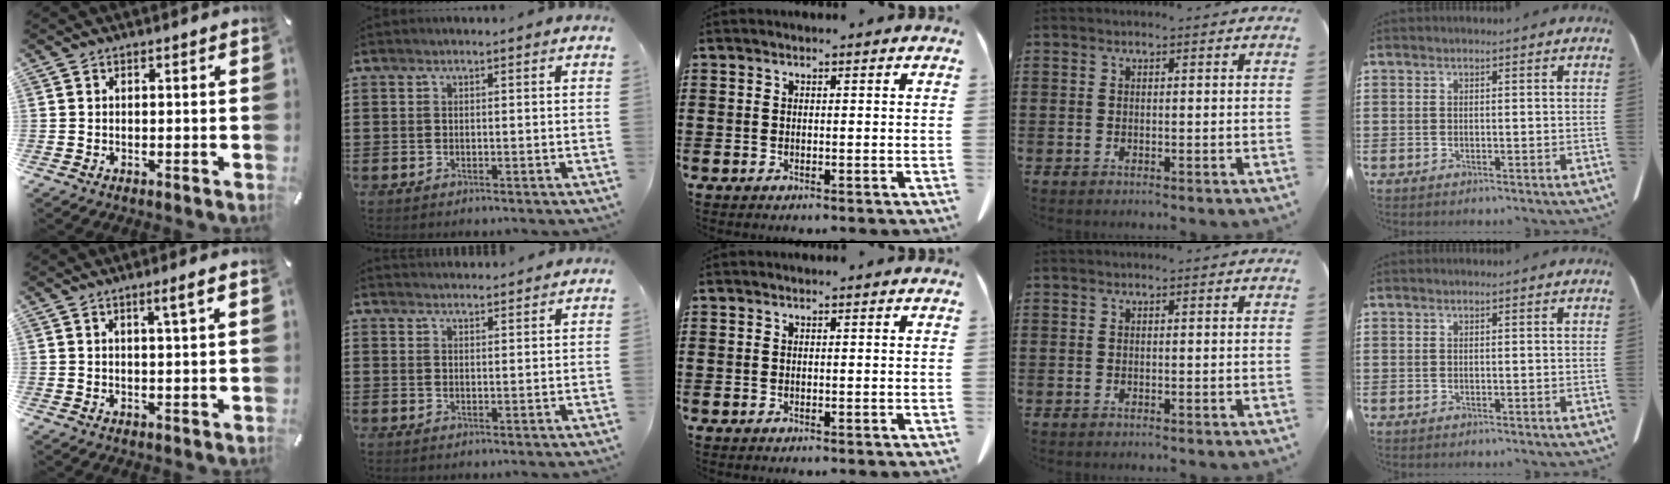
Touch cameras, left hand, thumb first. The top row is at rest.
{"thumb": {"total": 3.9, "force": [1.9, 0.2, 3.4], "torque": [-0.060, -0.003, 0.028]}, "index": {"total": 2.1, "force": [2.1, 0.1, -0.1], "torque": [-0.003, -0.002, 0.041]}}